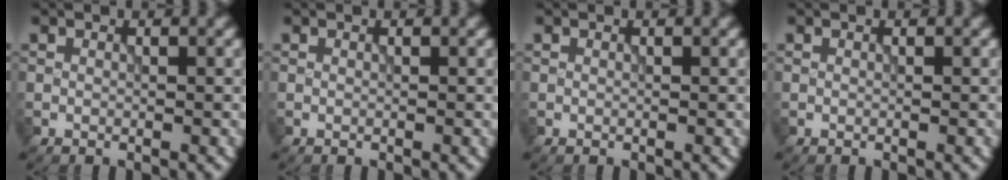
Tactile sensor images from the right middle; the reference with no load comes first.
{"total": 0.0}
{"total": 0.0}
{"total": 0.0}